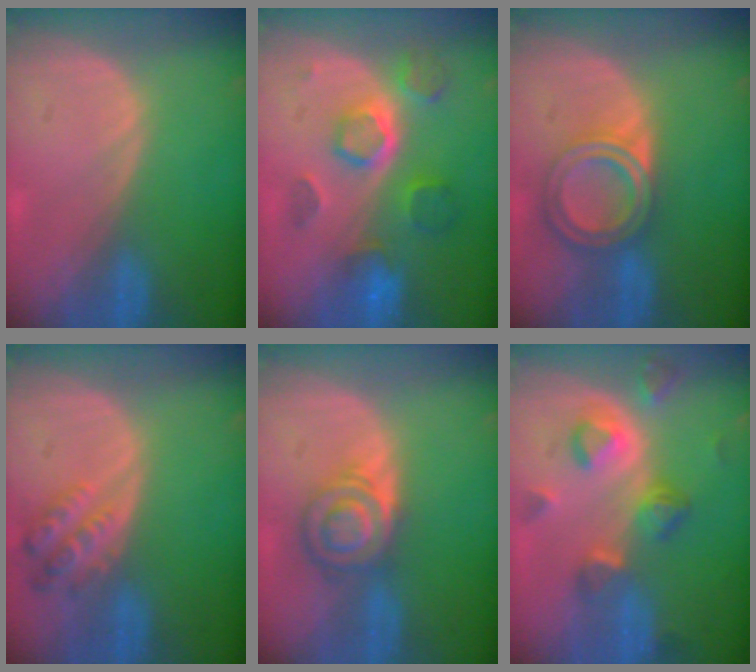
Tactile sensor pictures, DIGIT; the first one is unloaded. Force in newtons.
{"total": 8.5, "press": 7.7, "slide": 3.6}
{"total": 6.8, "press": 6.0, "slide": 3.2}
{"total": 5.4, "press": 5.0, "slide": 2.1}
{"total": 6.0, "press": 6.0, "slide": 0.2}
{"total": 7.9, "press": 7.1, "slide": 3.4}